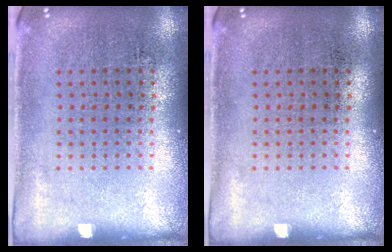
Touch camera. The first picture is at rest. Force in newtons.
{"total": 0.0}